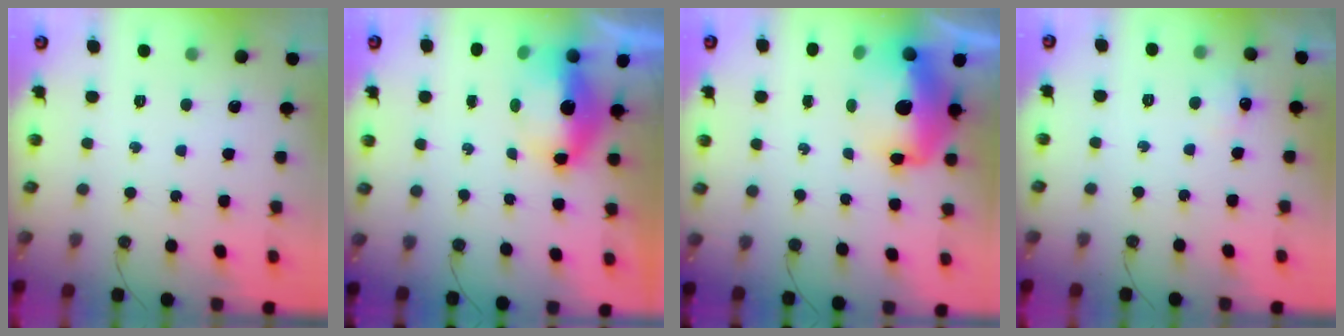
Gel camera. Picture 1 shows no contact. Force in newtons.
{"total": 7.8, "press": 7.7, "slide": 0.8}
{"total": 16.5, "press": 16.4, "slide": 1.6}
{"total": 5.3, "press": 5.3, "slide": 0.7}